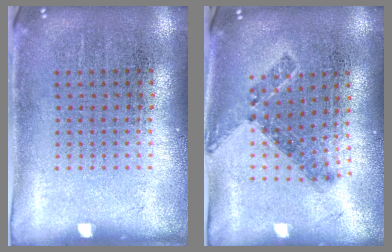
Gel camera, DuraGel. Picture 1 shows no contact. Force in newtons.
{"total": 0.9, "press": 0.8, "slide": 0.5}